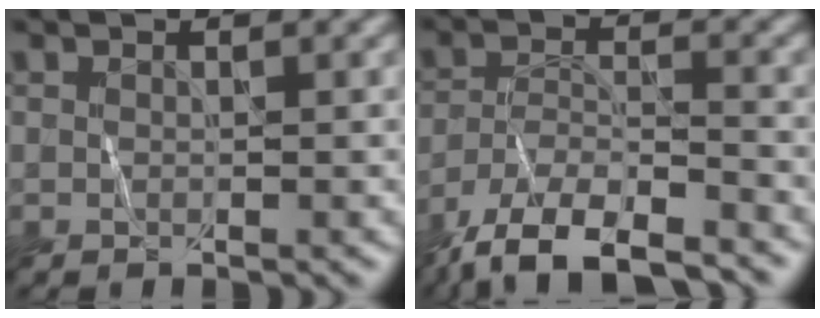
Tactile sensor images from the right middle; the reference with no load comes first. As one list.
[{"total": 9.0, "force": [-7.7, 2.0, 4.2], "torque": [-0.075, -0.007, -0.136]}]